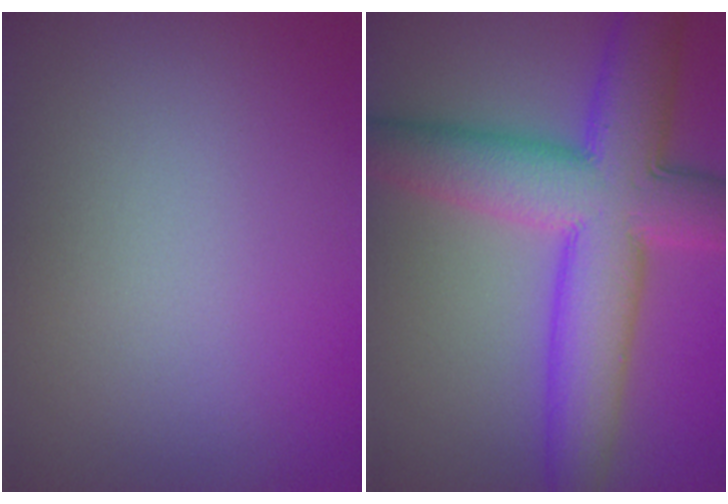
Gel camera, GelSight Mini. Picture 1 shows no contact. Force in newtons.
{"total": 11.5, "press": 11.5, "slide": 0.2}